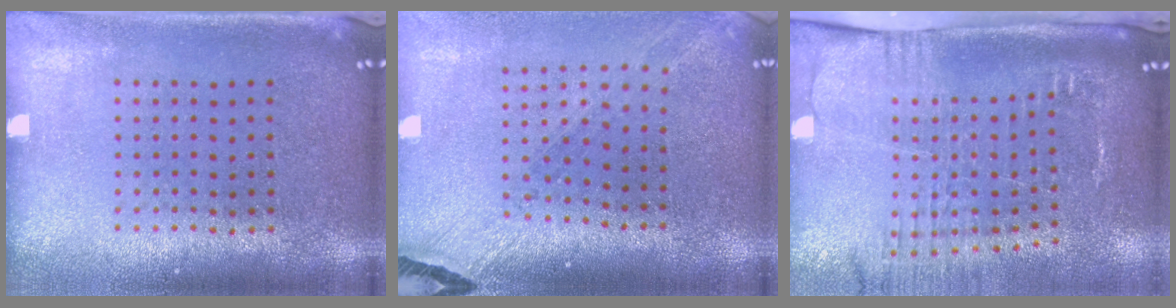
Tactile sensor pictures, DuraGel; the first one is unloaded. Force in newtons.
{"total": 1.5, "press": 1.4, "slide": 0.3}
{"total": 2.7, "press": 2.1, "slide": 1.7}